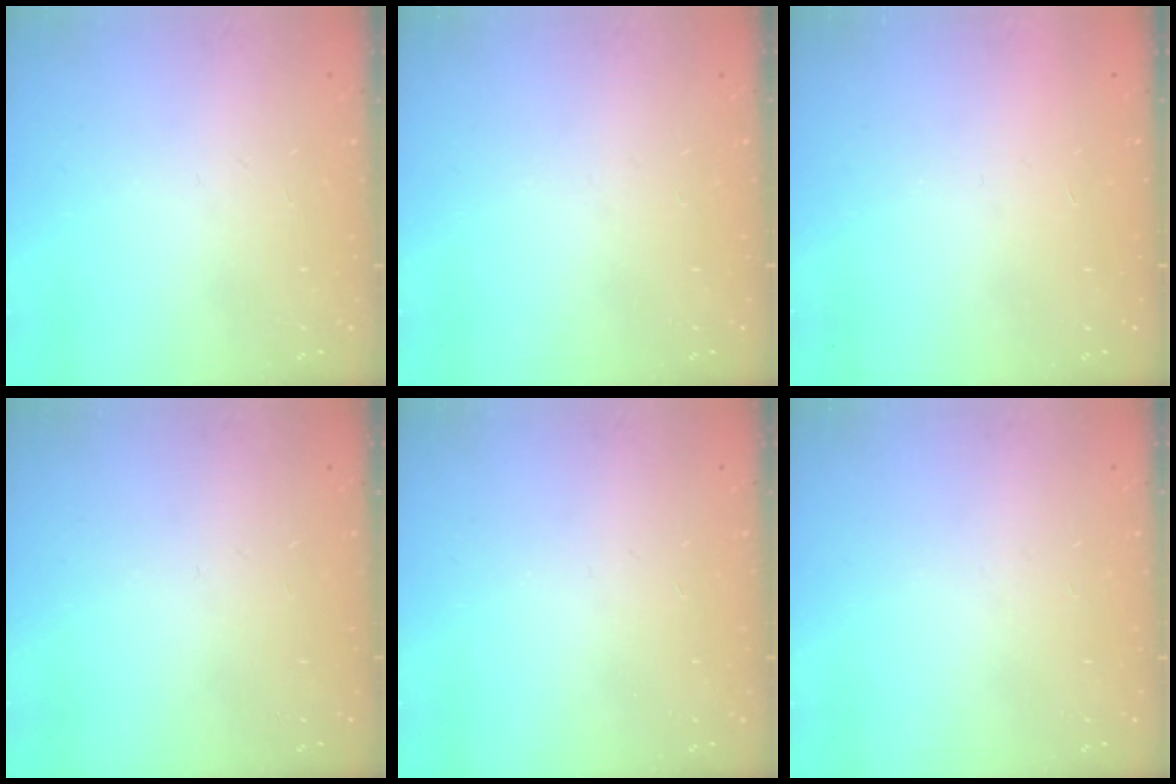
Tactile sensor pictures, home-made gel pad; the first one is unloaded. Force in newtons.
{"total": 0.0}
{"total": 1.5, "press": 1.5, "slide": 0.1}
{"total": 0.0}
{"total": 0.0}
{"total": 0.0}